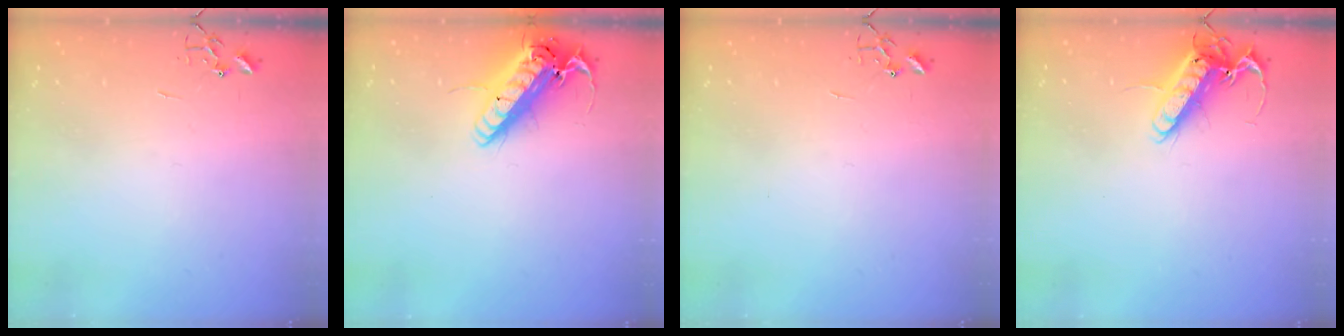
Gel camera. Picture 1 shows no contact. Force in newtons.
{"total": 18.3, "press": 18.0, "slide": 3.3}
{"total": 0.0}
{"total": 14.4, "press": 14.2, "slide": 2.2}